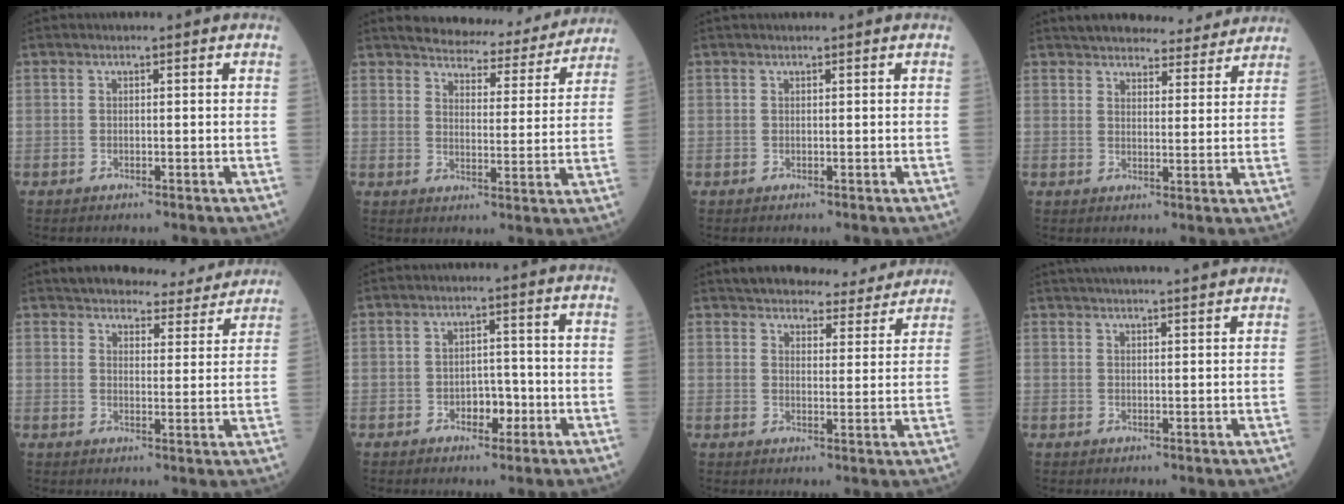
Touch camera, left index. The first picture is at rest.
{"total": 14.9, "force": [14.0, 3.5, 3.7], "torque": [-0.029, -0.015, 0.164]}
{"total": 1.0, "force": [0.9, 0.1, 0.4], "torque": [-0.005, 0.020, 0.016]}
{"total": 13.2, "force": [12.3, 3.2, 3.7], "torque": [-0.028, 0.009, 0.153]}
{"total": 11.7, "force": [11.0, 2.9, 2.8], "torque": [-0.016, -0.003, 0.127]}
{"total": 3.5, "force": [-1.5, 2.1, 2.4], "torque": [-0.027, 0.008, -0.023]}
{"total": 13.5, "force": [12.6, 3.3, 3.5], "torque": [-0.023, -0.001, 0.150]}
{"total": 14.5, "force": [13.3, 0.5, 5.8], "torque": [-0.092, 0.027, 0.178]}